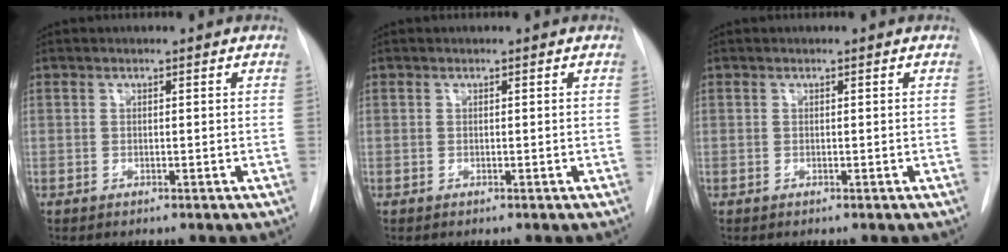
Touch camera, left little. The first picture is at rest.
{"total": 0.0}
{"total": 0.0}